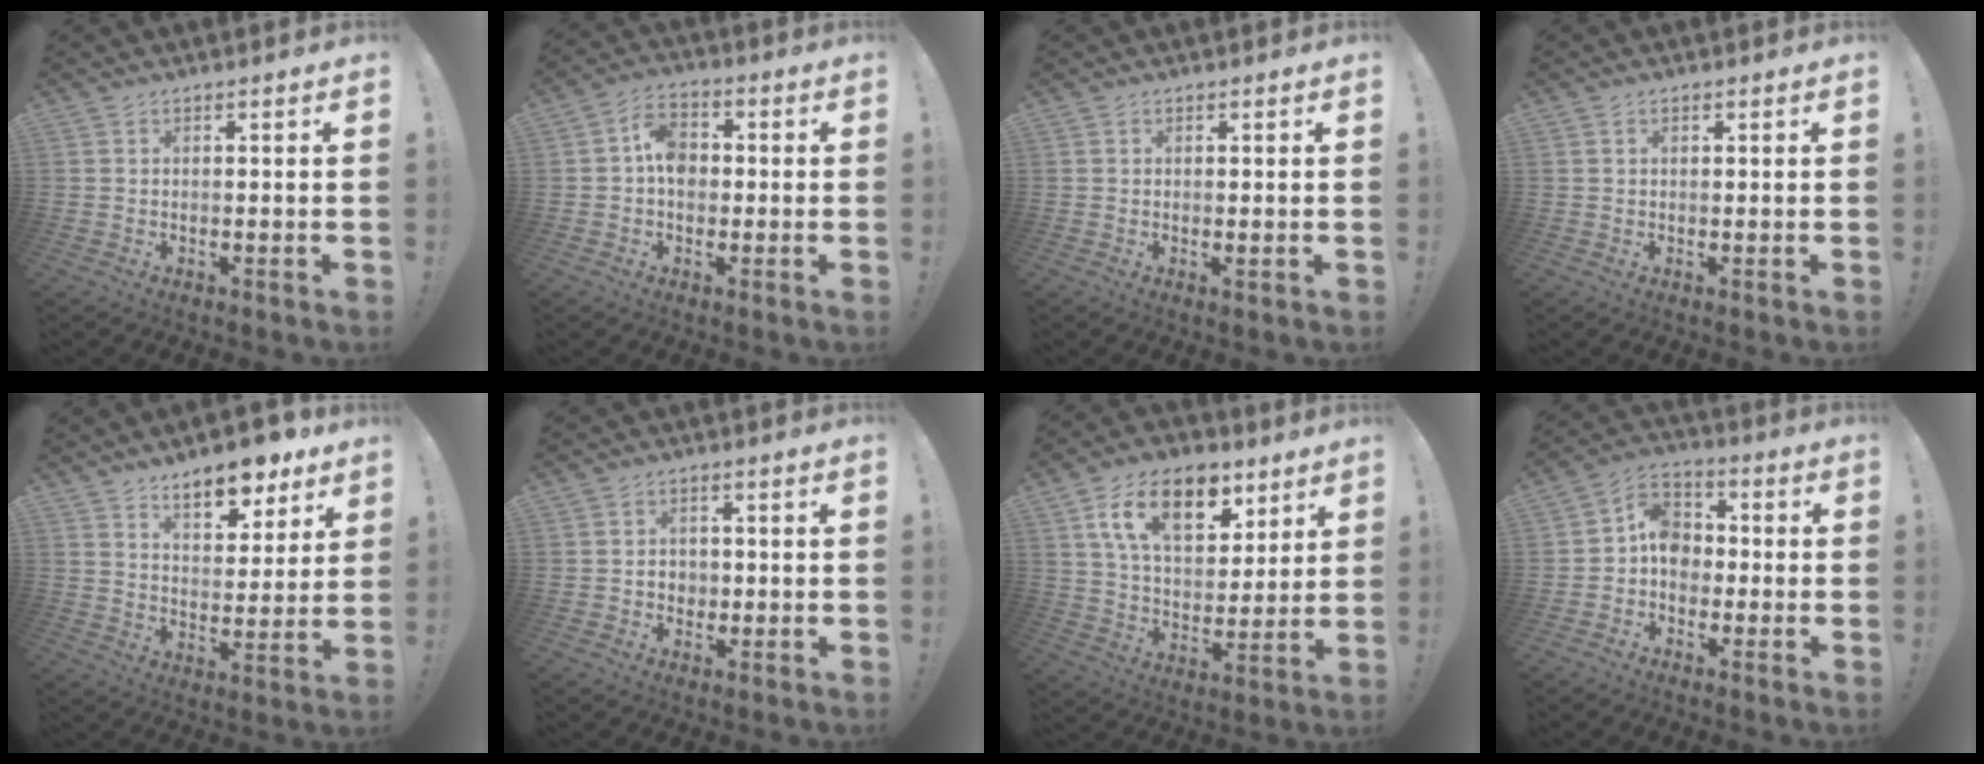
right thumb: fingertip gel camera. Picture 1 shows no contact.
{"total": 8.0, "force": [0.2, 6.1, 5.2], "torque": [-0.078, 0.016, 0.006]}
{"total": 0.6, "force": [0.2, 0.1, 0.6], "torque": [-0.007, -0.003, 0.003]}
{"total": 0.7, "force": [0.4, 0.2, 0.5], "torque": [-0.005, 0.000, 0.006]}
{"total": 11.7, "force": [9.0, 4.7, 5.8], "torque": [-0.078, -0.061, 0.157]}
{"total": 3.4, "force": [-0.5, 3.2, 1.1], "torque": [-0.014, 0.000, -0.010]}
{"total": 18.3, "force": [9.5, 10.2, 11.9], "torque": [-0.188, -0.033, 0.169]}
{"total": 9.7, "force": [-1.2, 8.2, 5.0], "torque": [-0.080, 0.023, -0.015]}